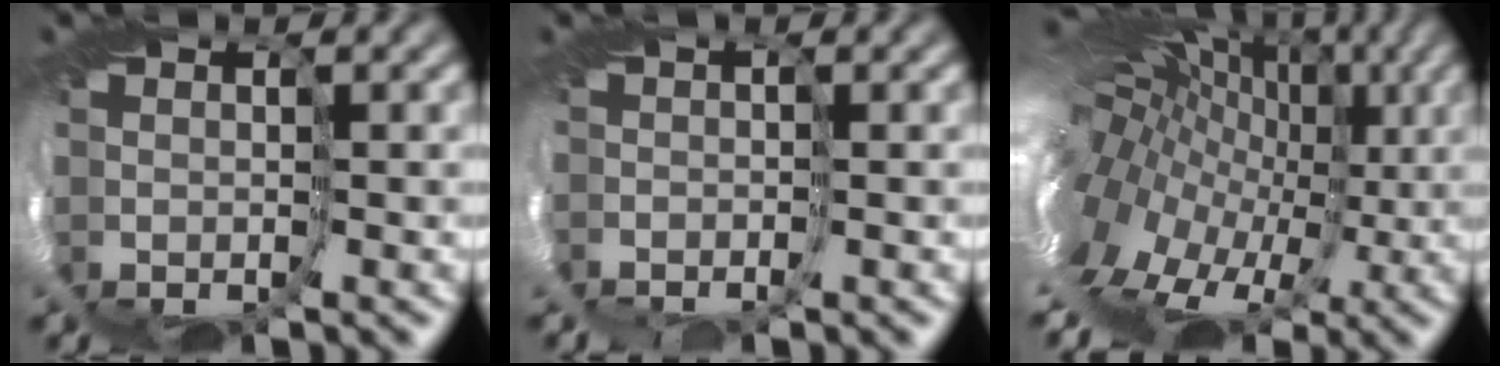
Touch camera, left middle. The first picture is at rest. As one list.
[{"total": 1.6, "force": [-1.3, 0.1, 0.9], "torque": [-0.004, -0.004, -0.023]}, {"total": 17.1, "force": [0.5, 11.8, 12.3], "torque": [-0.206, 0.003, -0.007]}]